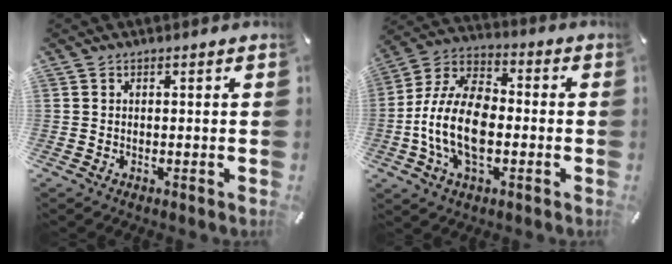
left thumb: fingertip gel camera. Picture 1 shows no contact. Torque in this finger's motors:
{"motor_torque": [1.51, 2.85, 1.08, 0.66, 0.24]}